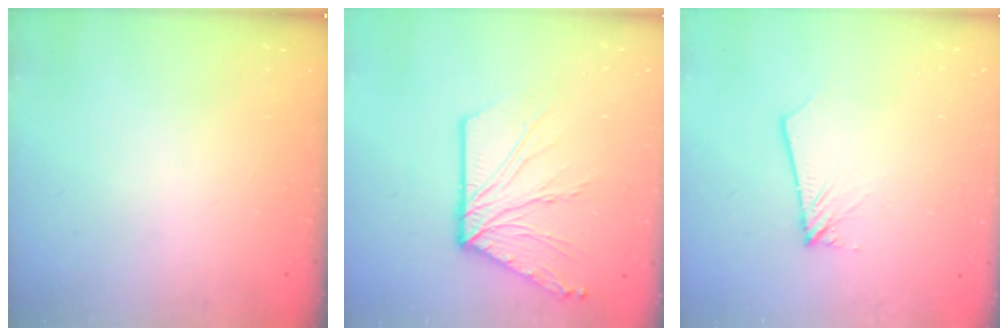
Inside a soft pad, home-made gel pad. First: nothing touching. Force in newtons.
{"total": 12.4, "press": 12.4, "slide": 0.5}
{"total": 1.9, "press": 1.9, "slide": 0.1}